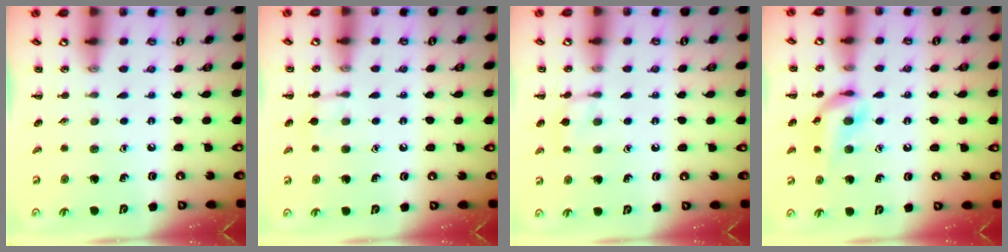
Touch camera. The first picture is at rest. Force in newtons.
{"total": 5.3, "press": 5.3, "slide": 0.3}
{"total": 7.8, "press": 7.6, "slide": 1.5}
{"total": 13.2, "press": 13.0, "slide": 2.1}